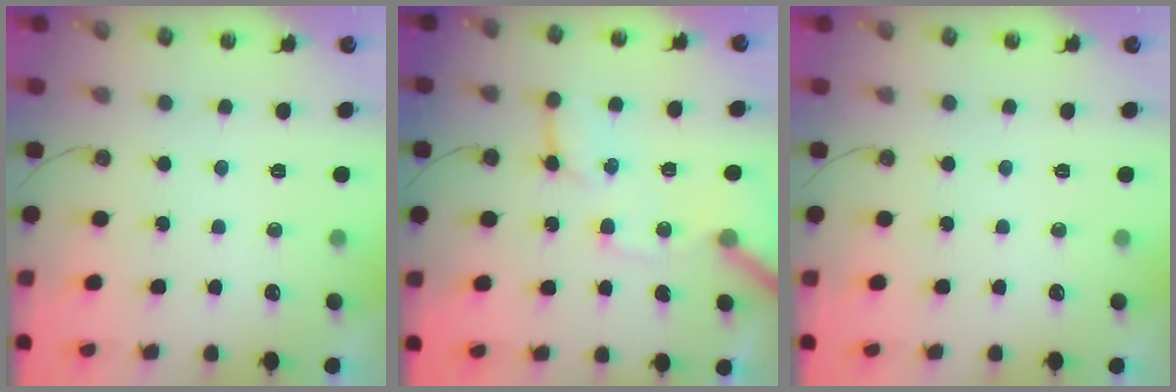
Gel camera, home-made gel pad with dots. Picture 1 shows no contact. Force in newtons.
{"total": 11.3, "press": 11.2, "slide": 1.3}
{"total": 0.0}